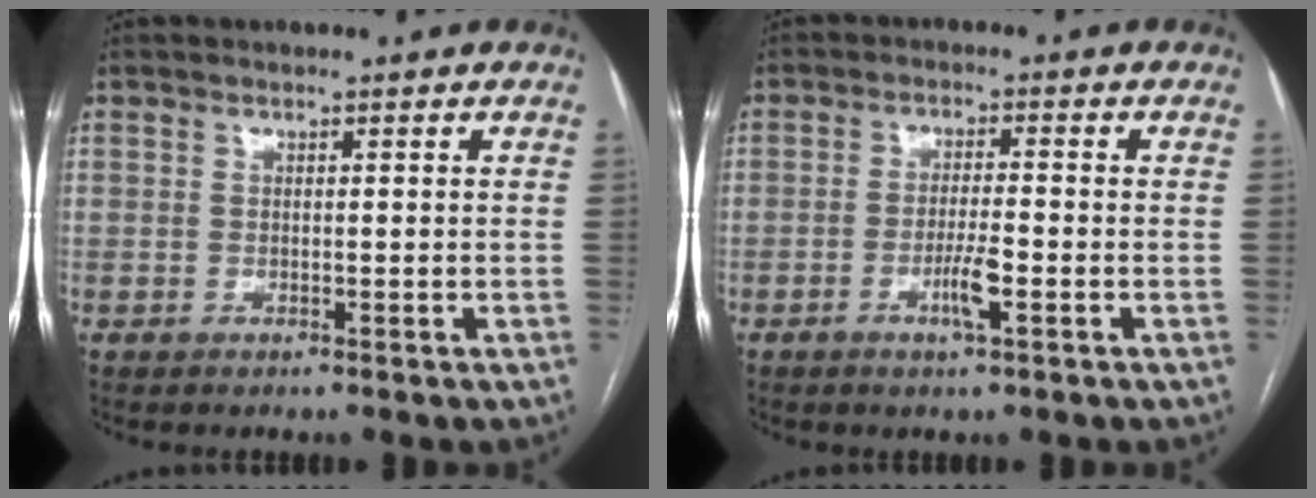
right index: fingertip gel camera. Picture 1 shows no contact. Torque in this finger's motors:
{"motor_torque": [0.23, -0.04, 0.04, 0.06]}